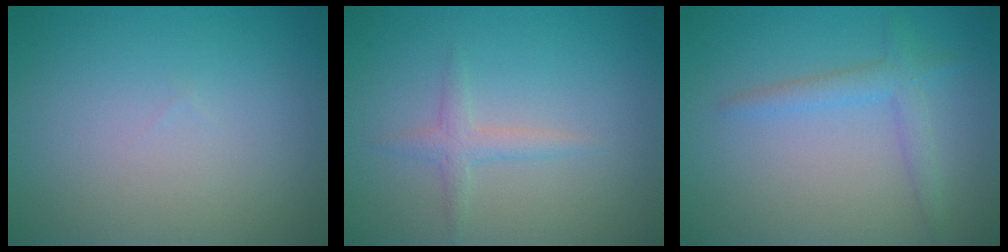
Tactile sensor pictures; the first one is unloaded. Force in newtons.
{"total": 1.5, "press": 1.5, "slide": 0.1}
{"total": 1.3, "press": 1.3, "slide": 0.1}